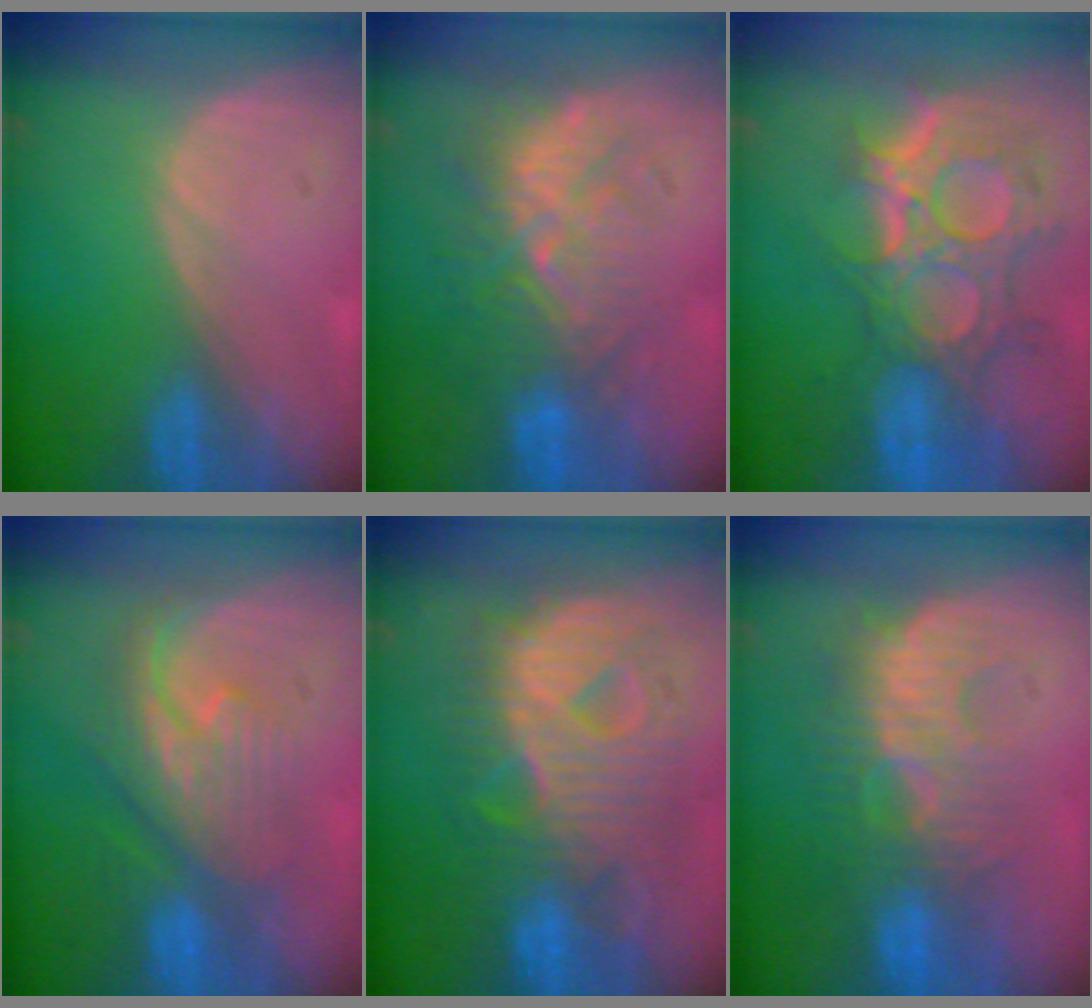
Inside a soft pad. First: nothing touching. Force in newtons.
{"total": 9.1, "press": 8.7, "slide": 2.7}
{"total": 11.9, "press": 10.7, "slide": 5.2}
{"total": 8.2, "press": 8.1, "slide": 1.4}
{"total": 12.7, "press": 12.7, "slide": 1.3}
{"total": 9.0, "press": 8.9, "slide": 1.7}